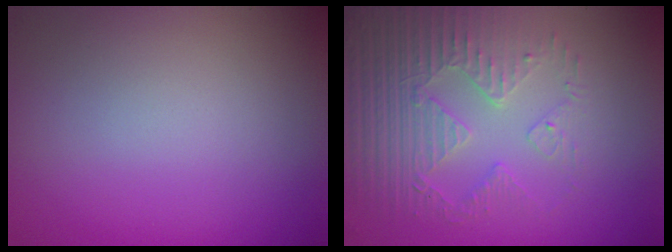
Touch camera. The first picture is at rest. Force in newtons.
{"total": 4.2, "press": 4.1, "slide": 0.9}